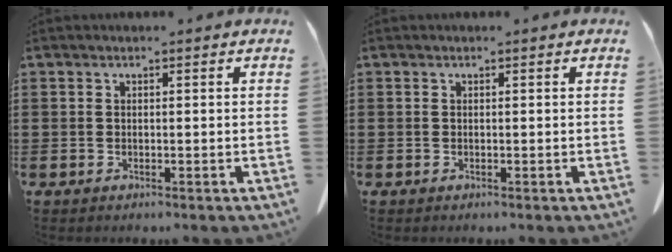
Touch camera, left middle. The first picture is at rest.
{"total": 0.0}